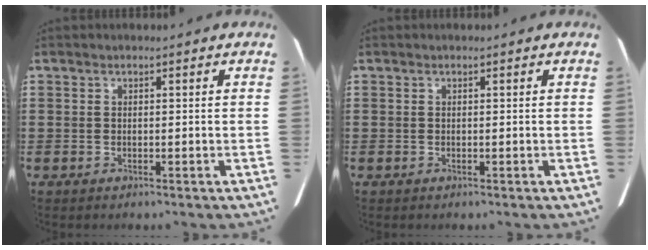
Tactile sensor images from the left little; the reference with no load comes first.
{"total": 0.0}